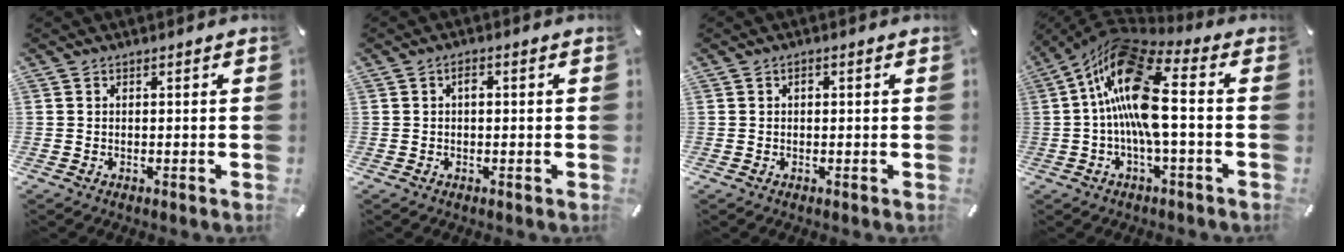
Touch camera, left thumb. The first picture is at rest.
{"total": 1.8, "force": [0.1, 1.1, 1.4], "torque": [-0.029, 0.005, -0.001]}
{"total": 1.1, "force": [0.1, 0.8, 0.7], "torque": [-0.006, 0.002, -0.002]}
{"total": 18.5, "force": [0.1, 7.6, 16.9], "torque": [-0.323, 0.002, 0.005]}